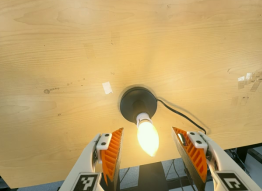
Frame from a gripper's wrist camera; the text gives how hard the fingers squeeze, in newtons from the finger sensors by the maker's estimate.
{"total": 0.0}